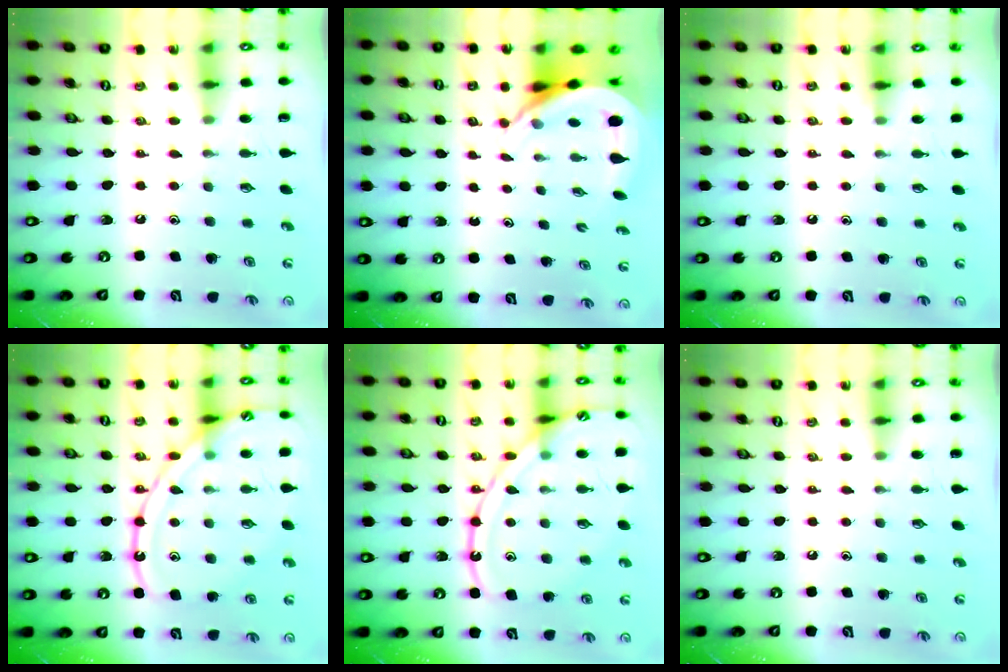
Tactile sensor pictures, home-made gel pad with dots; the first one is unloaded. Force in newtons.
{"total": 7.5, "press": 7.5, "slide": 1.1}
{"total": 4.0, "press": 4.0, "slide": 0.4}
{"total": 14.7, "press": 14.7, "slide": 0.7}
{"total": 14.7, "press": 14.7, "slide": 0.7}
{"total": 0.0}